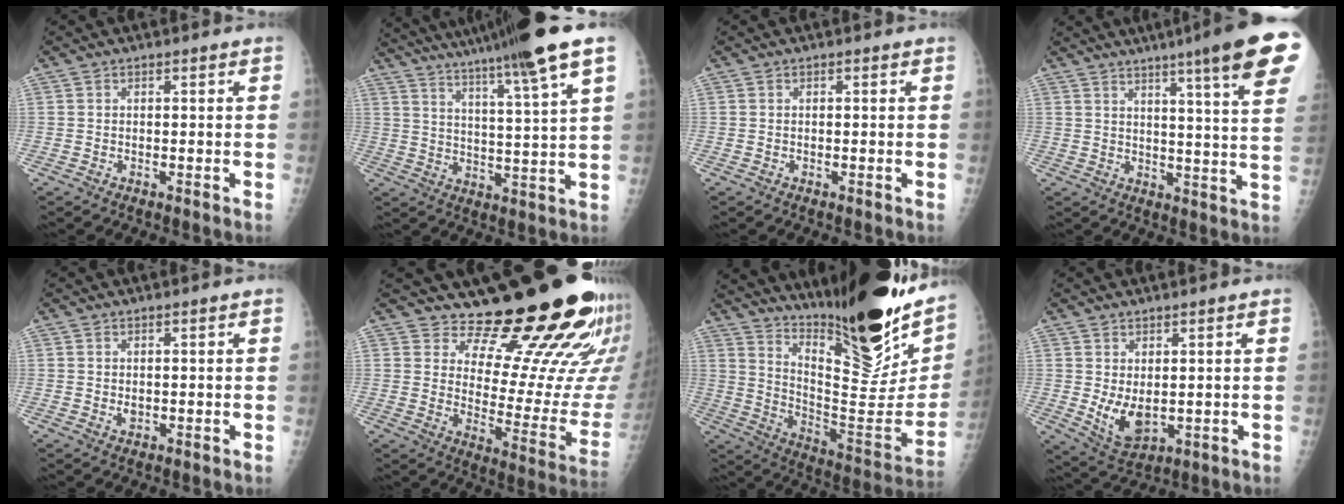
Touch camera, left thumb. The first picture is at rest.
{"total": 19.7, "force": [15.0, -0.9, 12.8], "torque": [-0.202, -0.062, 0.221]}
{"total": 0.0}
{"total": 18.5, "force": [11.4, 0.9, 14.6], "torque": [-0.179, -0.043, 0.136]}
{"total": 1.3, "force": [0.3, 0.7, 1.0], "torque": [-0.013, -0.003, 0.010]}
{"total": 22.0, "force": [17.7, 6.3, 11.4], "torque": [-0.115, -0.159, 0.233]}
{"total": 30.6, "force": [21.7, 6.8, 20.4], "torque": [-0.289, -0.120, 0.334]}
{"total": 6.7, "force": [0.3, 3.5, 5.7], "torque": [-0.090, -0.013, 0.025]}